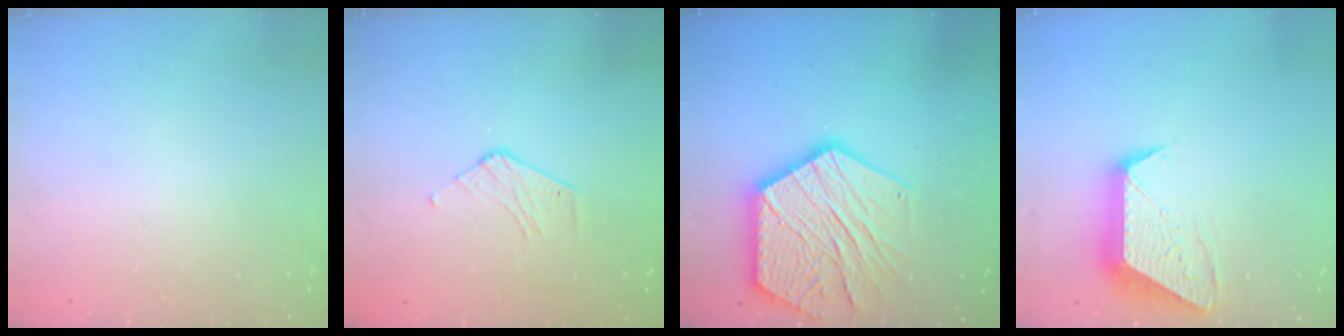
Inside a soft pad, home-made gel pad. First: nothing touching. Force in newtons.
{"total": 3.8, "press": 3.8, "slide": 0.3}
{"total": 21.4, "press": 21.4, "slide": 1.7}
{"total": 11.8, "press": 11.8, "slide": 0.8}